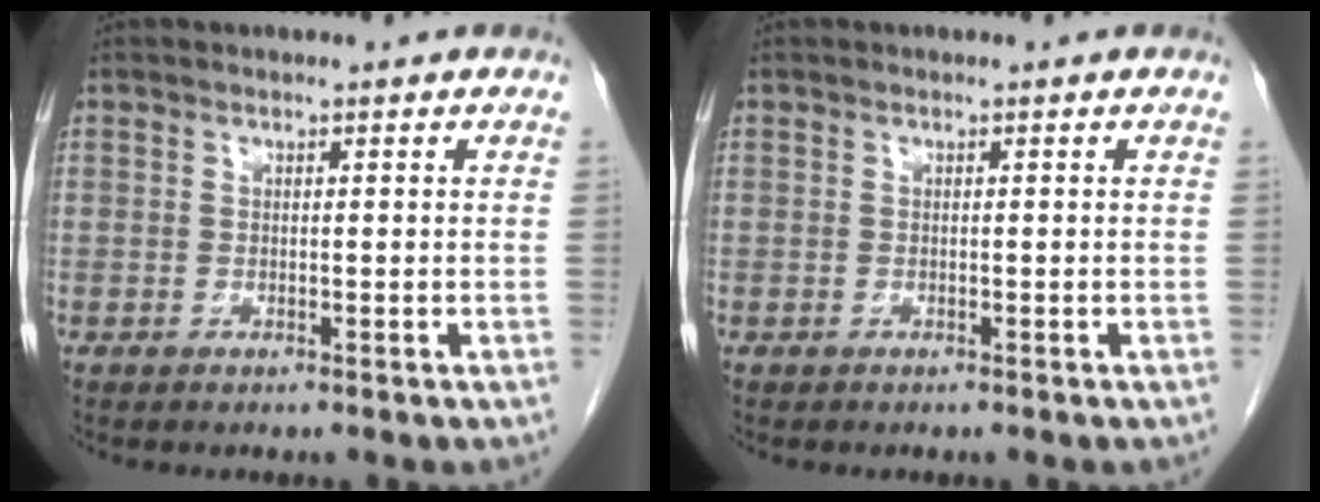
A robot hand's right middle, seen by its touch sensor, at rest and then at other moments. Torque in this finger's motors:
{"motor_torque": [0.07, 0.03, 0.07, 0.01]}